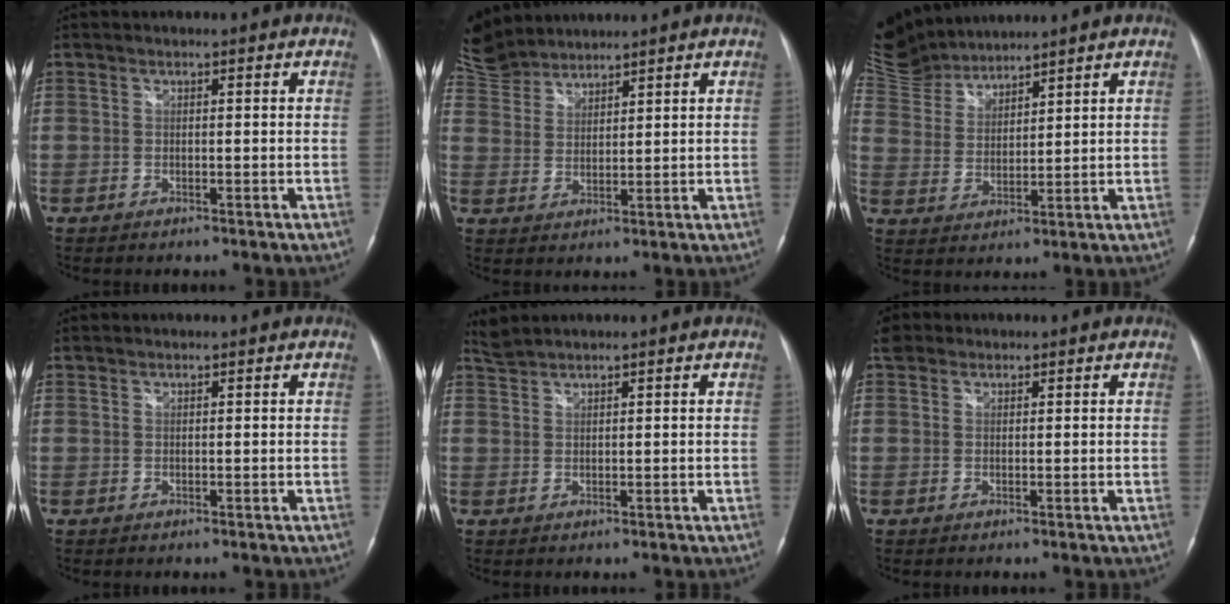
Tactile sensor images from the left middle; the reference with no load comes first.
{"total": 8.6, "force": [8.2, 2.2, 1.1], "torque": [-0.035, 0.017, 0.170]}
{"total": 10.3, "force": [10.1, 1.6, 1.3], "torque": [-0.043, 0.013, 0.216]}
{"total": 1.1, "force": [1.1, 0.3, -0.1], "torque": [-0.005, 0.015, 0.023]}
{"total": 2.3, "force": [2.3, -0.2, -0.2], "torque": [-0.010, 0.015, 0.056]}
{"total": 2.9, "force": [2.0, 1.9, 0.6], "torque": [-0.017, 0.021, 0.036]}